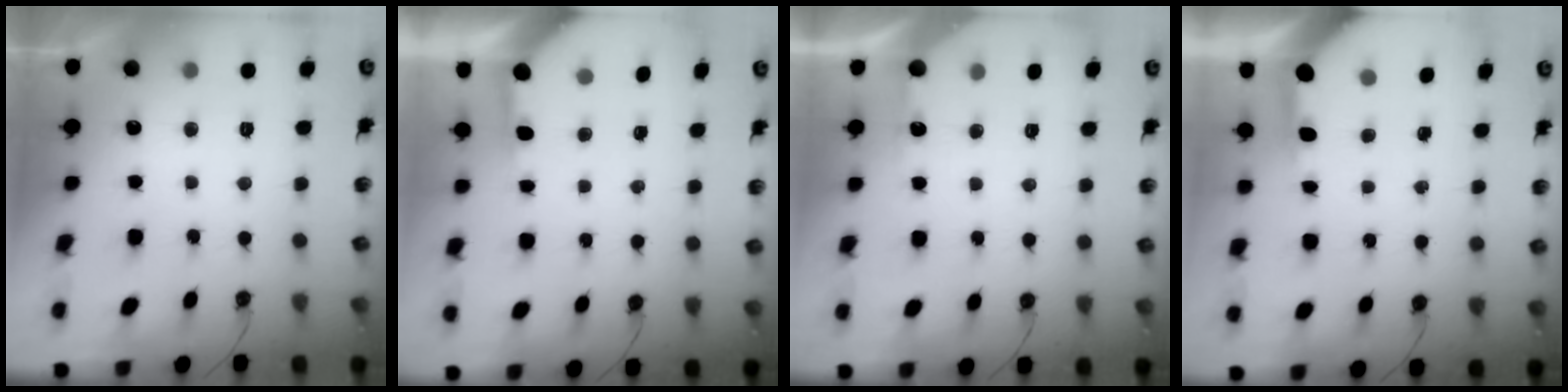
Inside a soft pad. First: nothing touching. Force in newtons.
{"total": 3.8, "press": 3.8, "slide": 0.5}
{"total": 2.3, "press": 2.3, "slide": 0.2}
{"total": 5.1, "press": 5.1, "slide": 0.4}